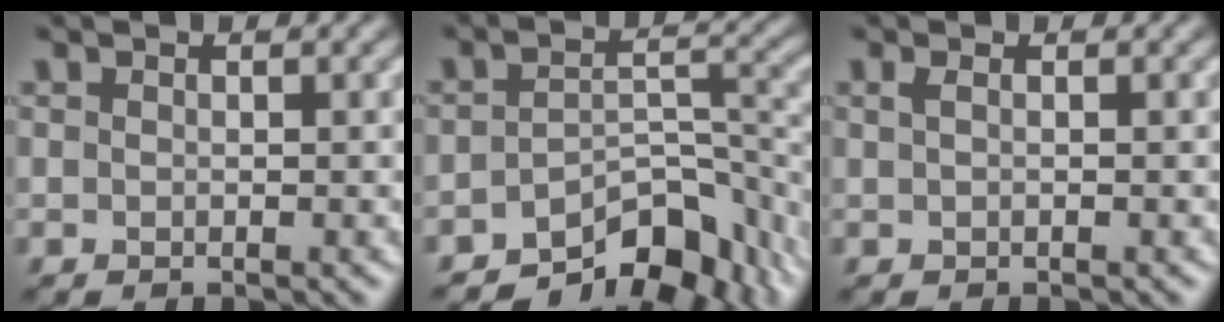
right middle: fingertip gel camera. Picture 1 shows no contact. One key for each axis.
{"total": 8.5, "fx": -6.5, "fy": 3.1, "fz": 4.5, "tx": -0.050, "ty": -0.008, "tz": -0.104}
{"total": 0.7, "fx": 0.2, "fy": 0.2, "fz": 0.6, "tx": -0.014, "ty": 0.004, "tz": 0.002}